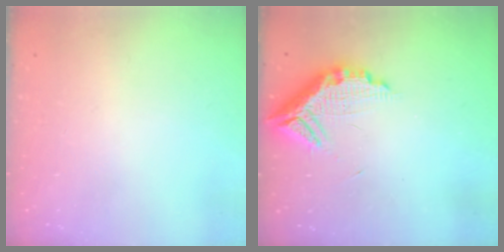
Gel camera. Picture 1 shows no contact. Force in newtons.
{"total": 12.6, "press": 12.6, "slide": 1.0}